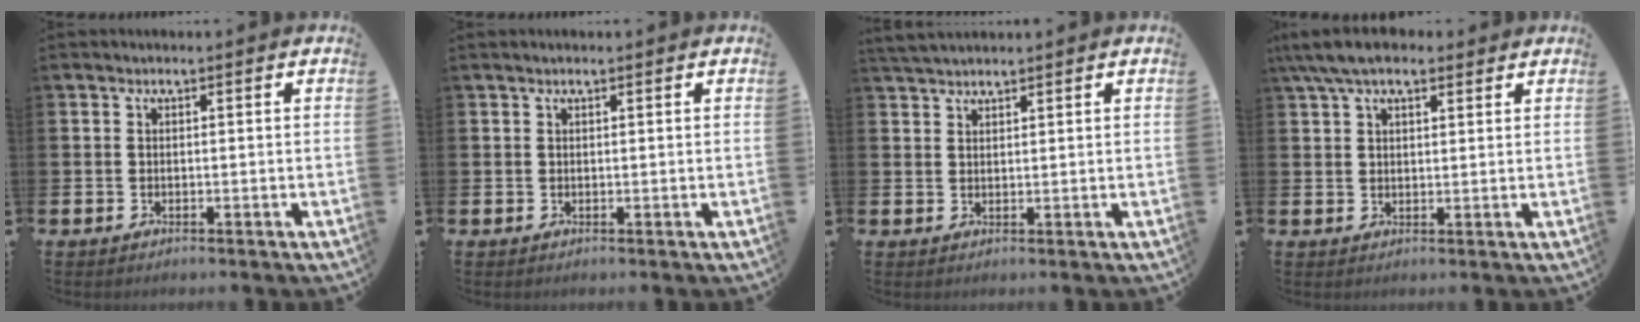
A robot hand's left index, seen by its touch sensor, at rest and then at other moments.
{"total": 0.7, "force": [0.5, 0.1, 0.4], "torque": [-0.008, 0.003, 0.009]}
{"total": 2.6, "force": [2.5, 0.5, 0.5], "torque": [-0.013, -0.004, 0.046]}
{"total": 5.8, "force": [4.6, 2.1, 2.9], "torque": [-0.068, -0.003, 0.086]}